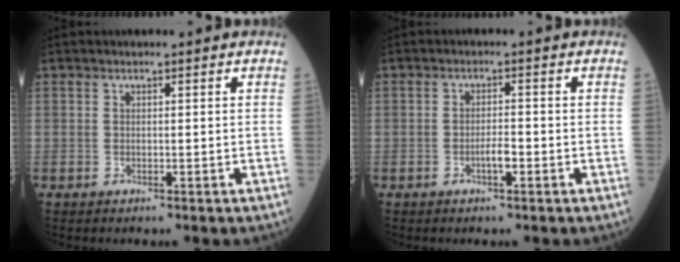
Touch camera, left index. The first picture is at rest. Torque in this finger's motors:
{"motor_torque": [0.50, 0.00, 0.06, 0.01]}